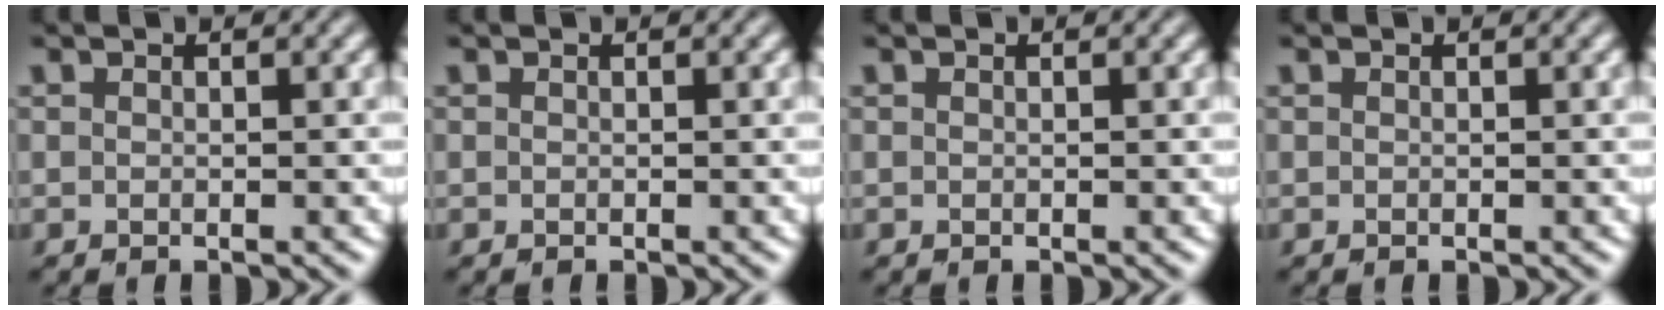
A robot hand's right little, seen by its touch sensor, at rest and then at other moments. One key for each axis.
{"total": 0.0}
{"total": 0.0}
{"total": 0.0}